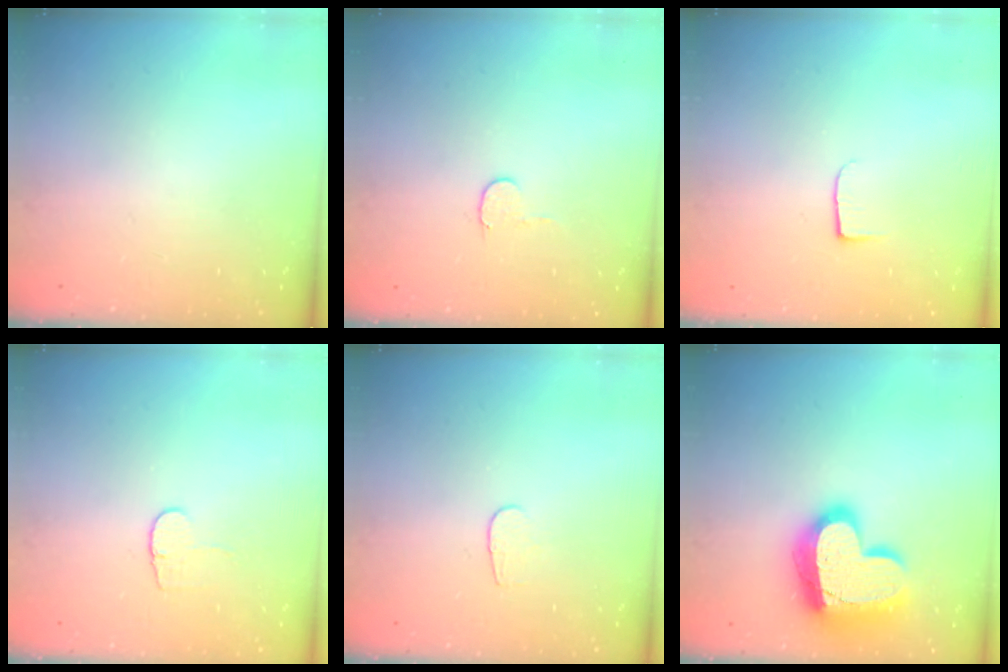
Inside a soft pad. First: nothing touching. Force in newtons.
{"total": 3.6, "press": 3.6, "slide": 0.4}
{"total": 5.0, "press": 4.9, "slide": 0.6}
{"total": 4.8, "press": 4.8, "slide": 0.4}
{"total": 3.6, "press": 3.6, "slide": 0.3}
{"total": 21.4, "press": 21.3, "slide": 1.7}